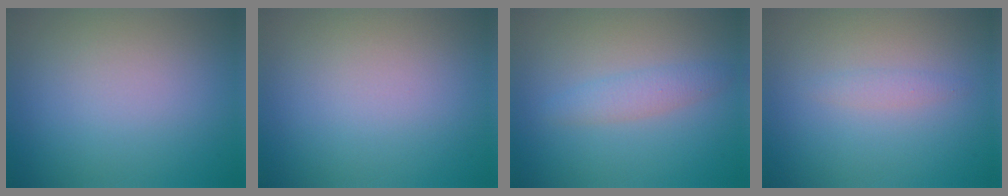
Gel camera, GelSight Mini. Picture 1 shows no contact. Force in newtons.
{"total": 0.0}
{"total": 1.9, "press": 1.9, "slide": 0.1}
{"total": 1.0, "press": 1.0, "slide": 0.0}